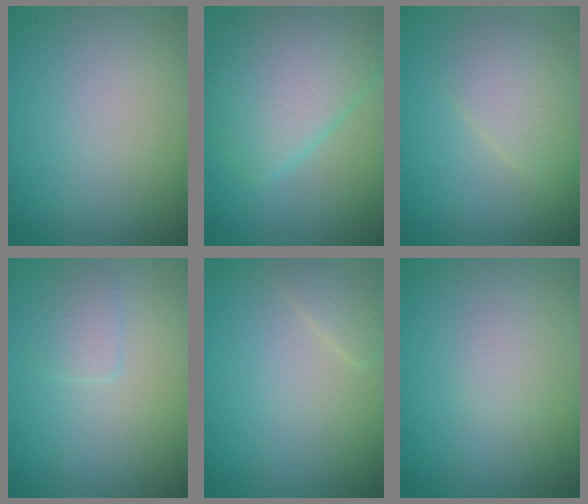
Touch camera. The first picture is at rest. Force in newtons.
{"total": 6.5, "press": 6.5, "slide": 0.2}
{"total": 3.0, "press": 3.0, "slide": 0.0}
{"total": 1.2, "press": 1.2, "slide": 0.1}
{"total": 1.2, "press": 1.2, "slide": 0.0}
{"total": 0.9, "press": 0.9, "slide": 0.0}